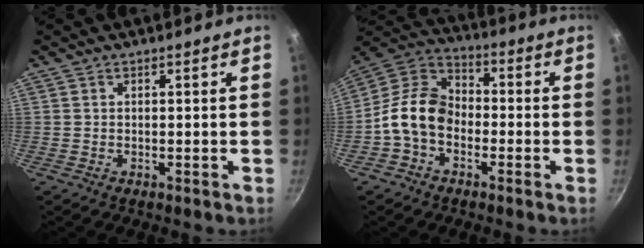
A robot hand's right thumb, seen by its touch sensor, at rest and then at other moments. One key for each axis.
{"total": 11.6, "fx": -3.1, "fy": 8.4, "fz": 7.3, "tx": -0.102, "ty": 0.042, "tz": -0.084}